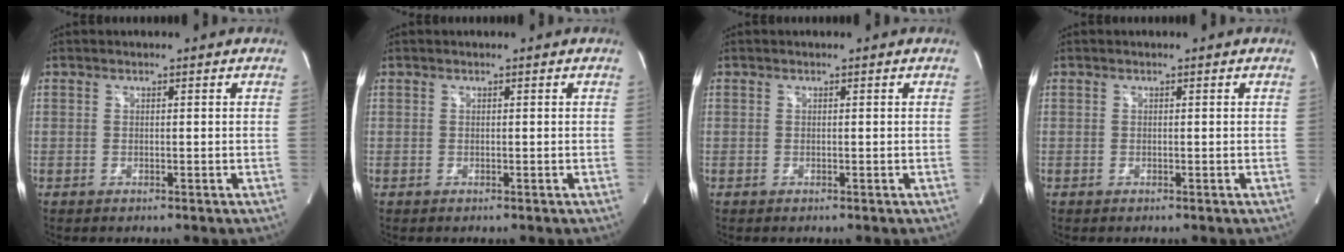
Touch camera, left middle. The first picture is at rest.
{"total": 0.0}
{"total": 0.0}
{"total": 0.0}